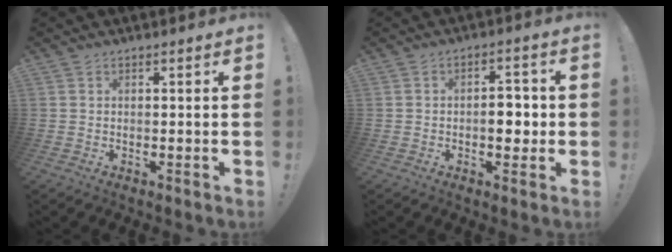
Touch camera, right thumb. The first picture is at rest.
{"total": 6.8, "force": [-1.1, 4.3, 5.1], "torque": [-0.067, 0.013, -0.020]}